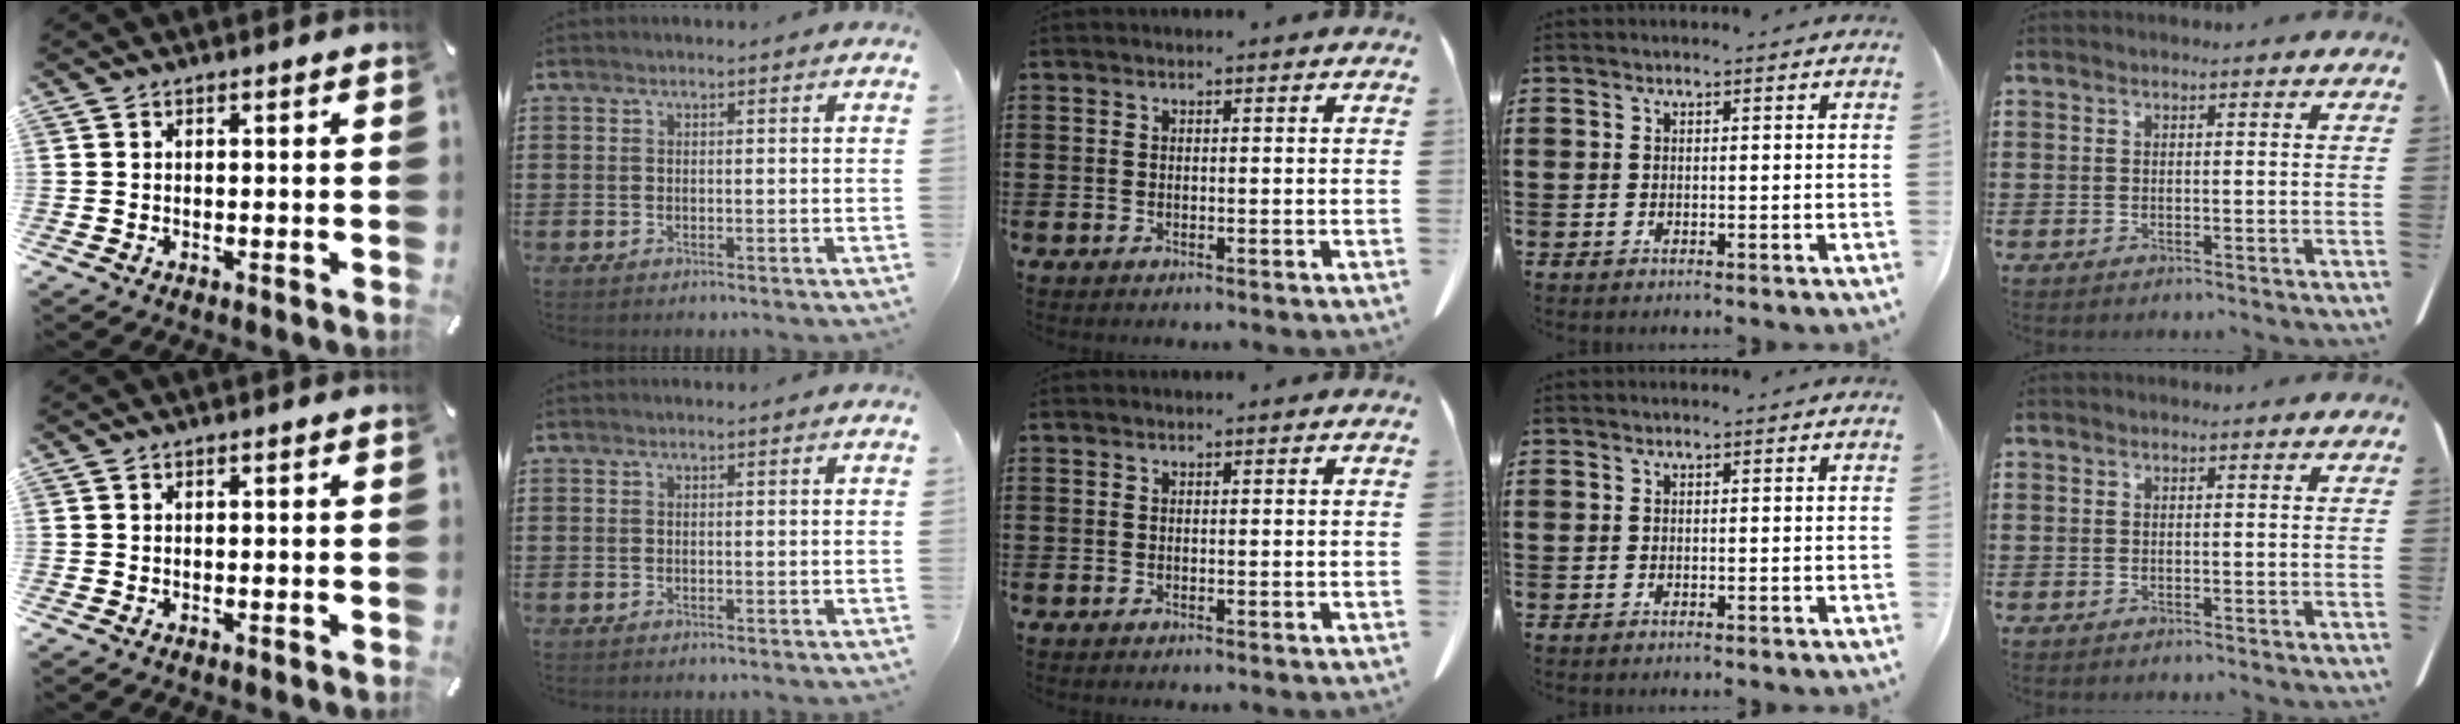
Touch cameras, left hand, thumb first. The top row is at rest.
{}